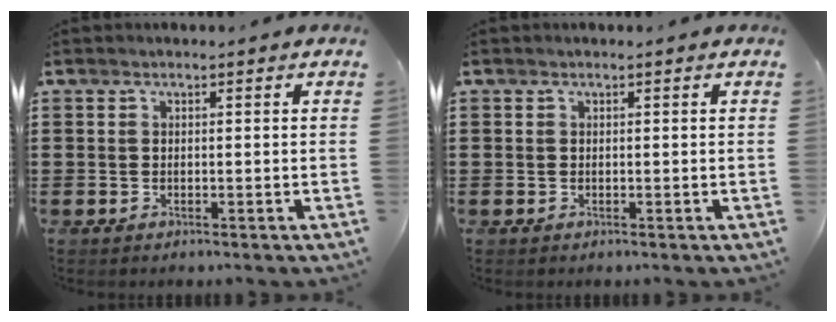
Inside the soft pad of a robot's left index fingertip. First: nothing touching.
{"total": 0.0}